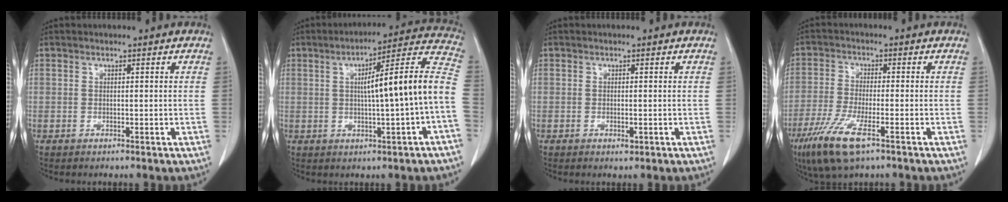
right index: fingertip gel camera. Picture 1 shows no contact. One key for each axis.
{"total": 13.9, "fx": -0.7, "fy": -0.1, "fz": 13.9, "tx": -0.189, "ty": 0.032, "tz": -0.011}
{"total": 0.9, "fx": -0.3, "fy": 0.3, "fz": 0.8, "tx": -0.014, "ty": -0.003, "tz": -0.003}
{"total": 9.1, "fx": -5.2, "fy": 1.6, "fz": 7.3, "tx": -0.154, "ty": -0.024, "tz": -0.094}